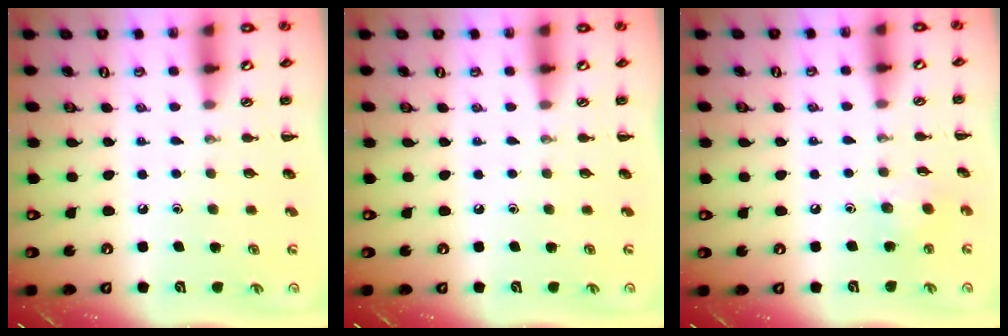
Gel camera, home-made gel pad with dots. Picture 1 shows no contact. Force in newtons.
{"total": 0.0}
{"total": 4.2, "press": 4.1, "slide": 0.7}